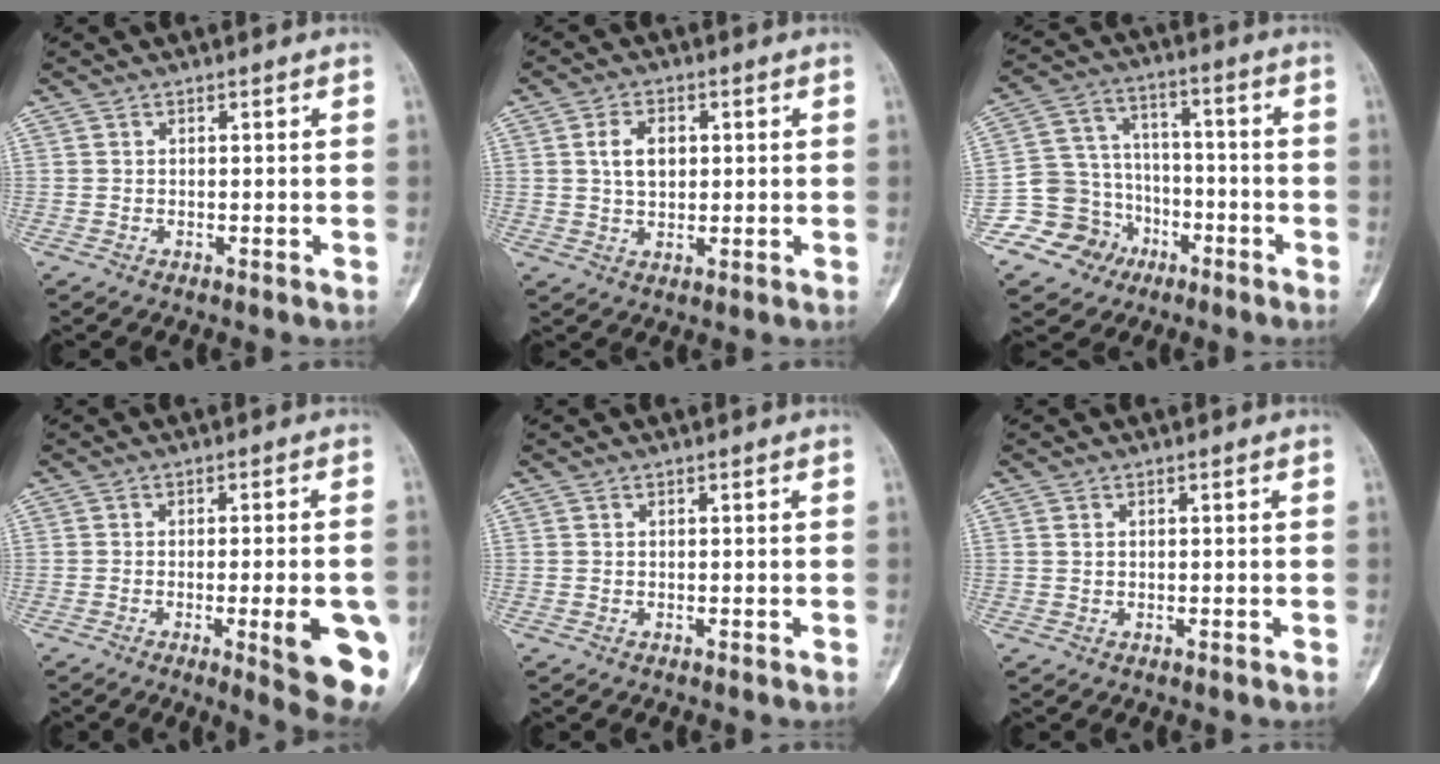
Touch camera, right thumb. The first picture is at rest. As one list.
[{"total": 5.5, "force": [1.2, 3.6, 3.9], "torque": [-0.060, -0.001, 0.020]}, {"total": 12.6, "force": [-6.2, 10.7, 2.4], "torque": [-0.008, 0.076, -0.103]}, {"total": 12.4, "force": [-3.6, 2.8, 11.6], "torque": [-0.122, -0.003, -0.037]}, {"total": 0.0}, {"total": 0.7, "force": [0.3, 0.5, 0.4], "torque": [-0.007, 0.000, 0.005]}]